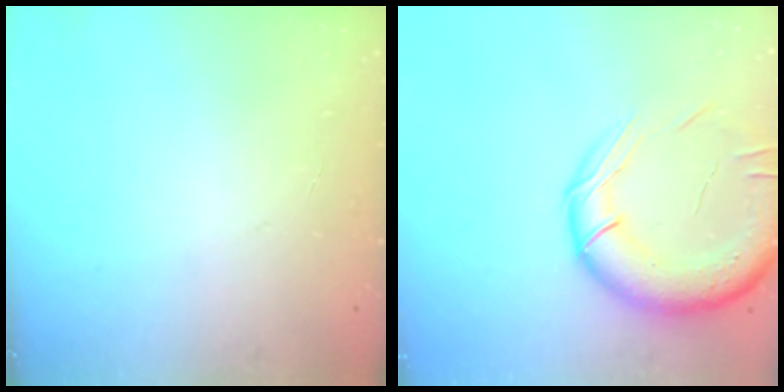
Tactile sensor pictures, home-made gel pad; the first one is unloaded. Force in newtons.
{"total": 19.3, "press": 19.1, "slide": 2.8}